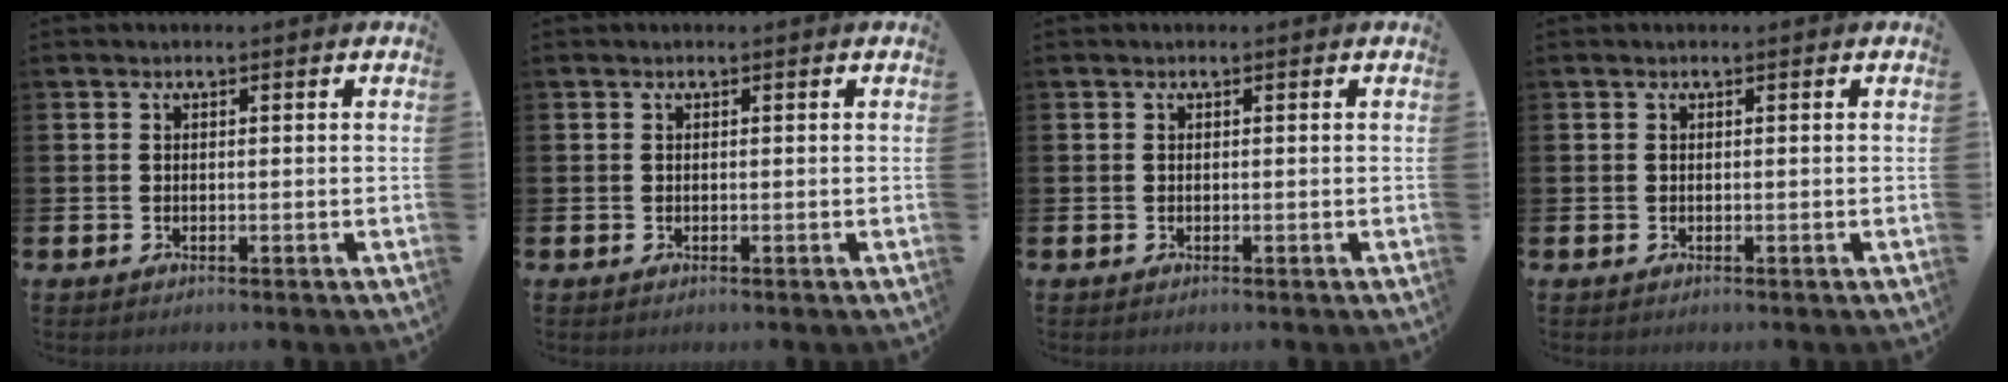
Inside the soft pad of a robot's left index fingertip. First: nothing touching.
{"total": 0.0}
{"total": 0.0}
{"total": 0.0}